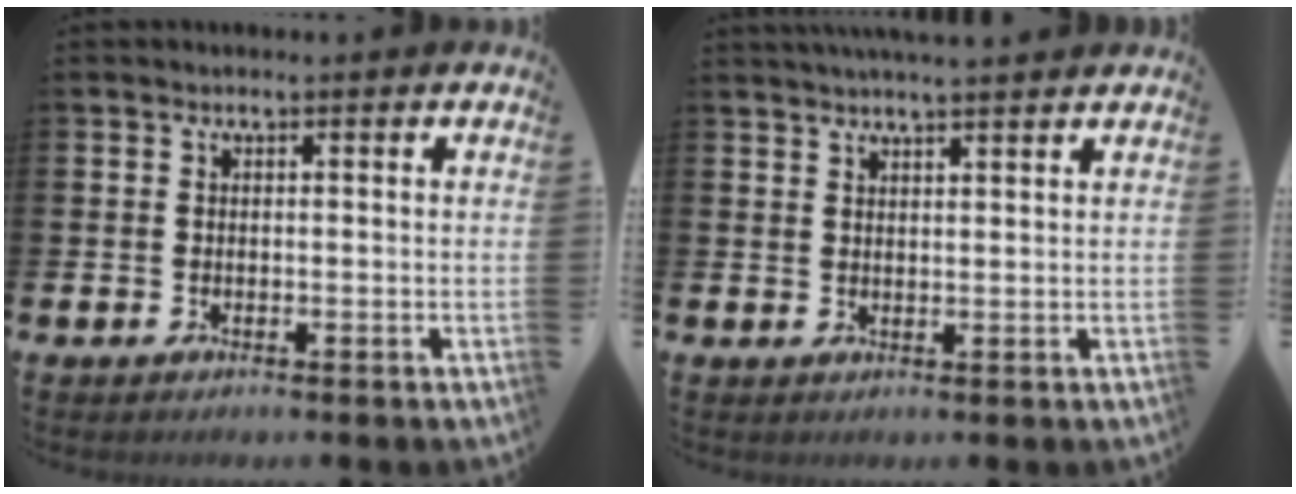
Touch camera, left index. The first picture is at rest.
{"total": 3.1, "force": [3.0, -0.2, 0.8], "torque": [-0.013, -0.010, 0.053]}